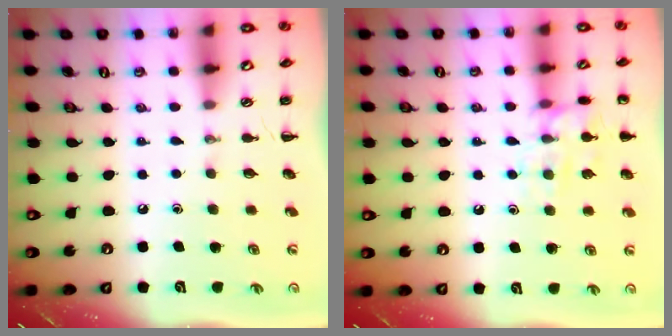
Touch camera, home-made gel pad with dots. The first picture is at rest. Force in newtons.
{"total": 11.7, "press": 11.7, "slide": 0.6}